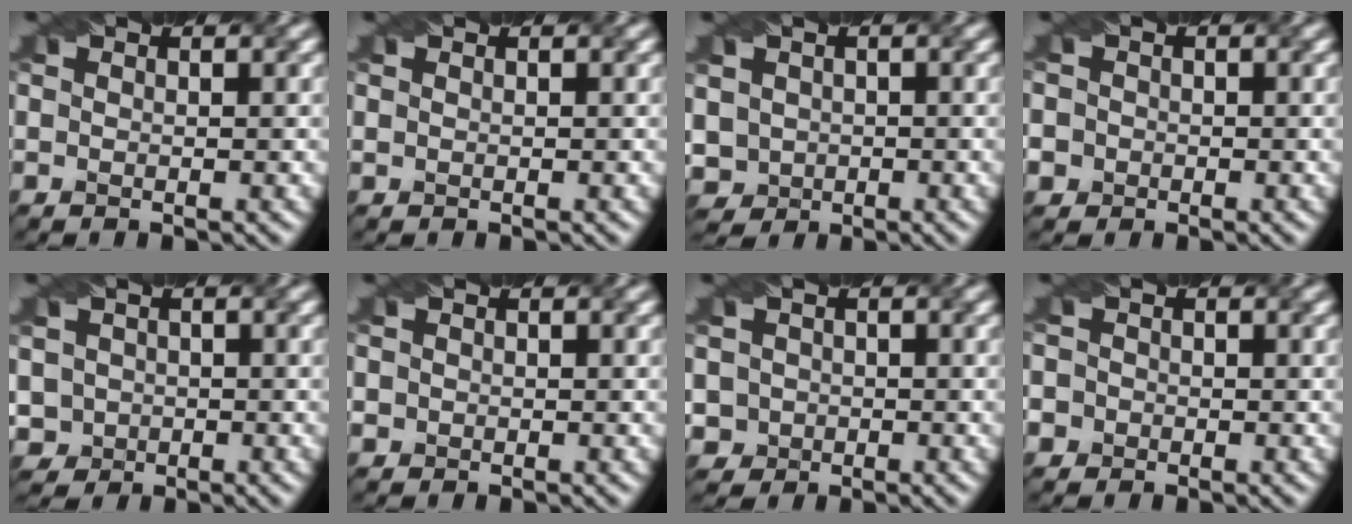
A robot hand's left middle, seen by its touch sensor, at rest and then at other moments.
{"total": 0.0}
{"total": 2.8, "force": [-0.2, 2.7, 0.7], "torque": [-0.024, 0.011, 0.004]}
{"total": 4.6, "force": [-0.9, 4.3, 1.4], "torque": [-0.029, 0.025, -0.039]}
{"total": 2.3, "force": [-0.2, 2.3, 0.4], "torque": [-0.007, 0.012, 0.003]}
{"total": 1.9, "force": [0.4, 1.7, 0.7], "torque": [-0.002, 0.019, -0.001]}
{"total": 2.6, "force": [-0.3, 2.6, 0.4], "torque": [0.000, 0.016, -0.006]}
{"total": 3.7, "force": [-0.9, 3.4, 1.0], "torque": [-0.016, 0.027, -0.040]}